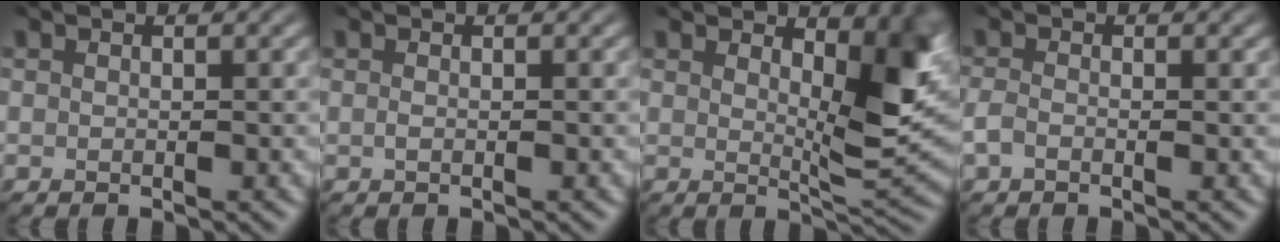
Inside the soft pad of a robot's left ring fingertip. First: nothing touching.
{"total": 0.7, "force": [0.2, 0.3, 0.6], "torque": [-0.002, -0.006, -0.003]}
{"total": 8.0, "force": [3.4, 3.0, 6.6], "torque": [-0.089, -0.002, 0.058]}
{"total": 1.3, "force": [-0.9, 0.5, 0.8], "torque": [-0.021, 0.001, -0.016]}